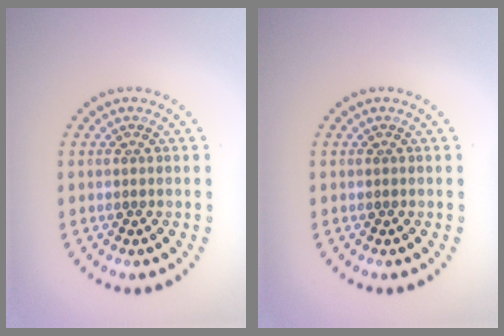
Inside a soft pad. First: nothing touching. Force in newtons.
{"total": 0.0}